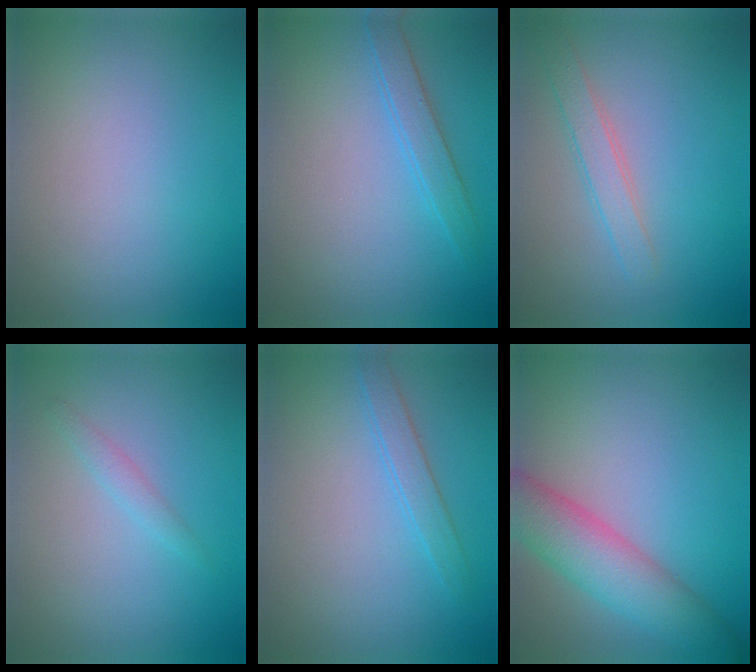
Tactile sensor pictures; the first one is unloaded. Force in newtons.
{"total": 2.1, "press": 2.1, "slide": 0.1}
{"total": 2.3, "press": 2.3, "slide": 0.1}
{"total": 1.1, "press": 1.1, "slide": 0.1}
{"total": 1.8, "press": 1.8, "slide": 0.1}
{"total": 6.1, "press": 6.1, "slide": 0.3}